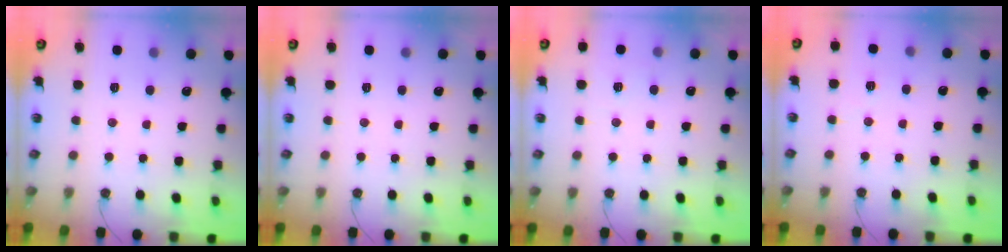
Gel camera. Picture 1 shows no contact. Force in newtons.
{"total": 0.0}
{"total": 3.3, "press": 2.2, "slide": 2.5}
{"total": 6.2, "press": 3.8, "slide": 4.9}